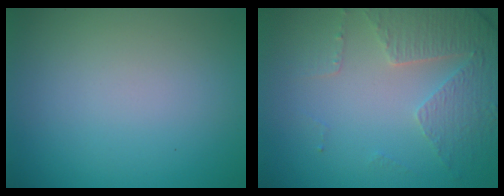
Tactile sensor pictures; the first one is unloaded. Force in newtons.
{"total": 4.6, "press": 3.4, "slide": 3.1}